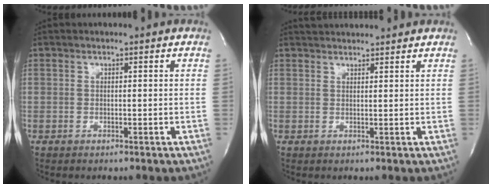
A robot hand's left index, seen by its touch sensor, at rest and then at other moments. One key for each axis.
{"total": 4.6, "fx": 4.5, "fy": 0.6, "fz": 0.8, "tx": -0.015, "ty": 0.027, "tz": 0.061}